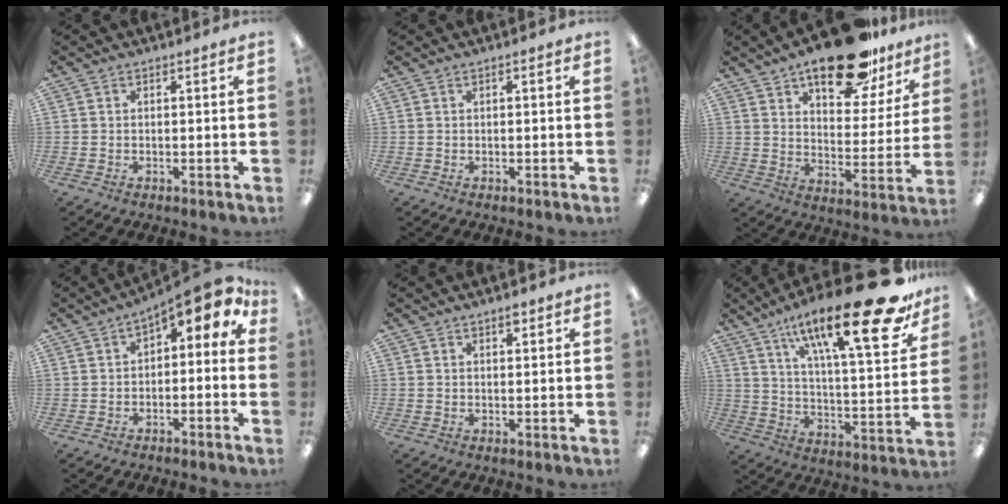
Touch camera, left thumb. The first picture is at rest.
{"total": 0.6, "force": [0.1, 0.2, 0.6], "torque": [-0.011, 0.002, 0.001]}
{"total": 21.7, "force": [15.2, 9.4, 12.3], "torque": [-0.166, -0.083, 0.251]}
{"total": 7.2, "force": [2.4, 3.7, 5.7], "torque": [-0.068, -0.010, 0.036]}
{"total": 1.3, "force": [1.2, 0.3, 0.4], "torque": [-0.001, -0.004, 0.020]}
{"total": 27.0, "force": [16.8, 7.4, 19.8], "torque": [-0.302, -0.103, 0.265]}